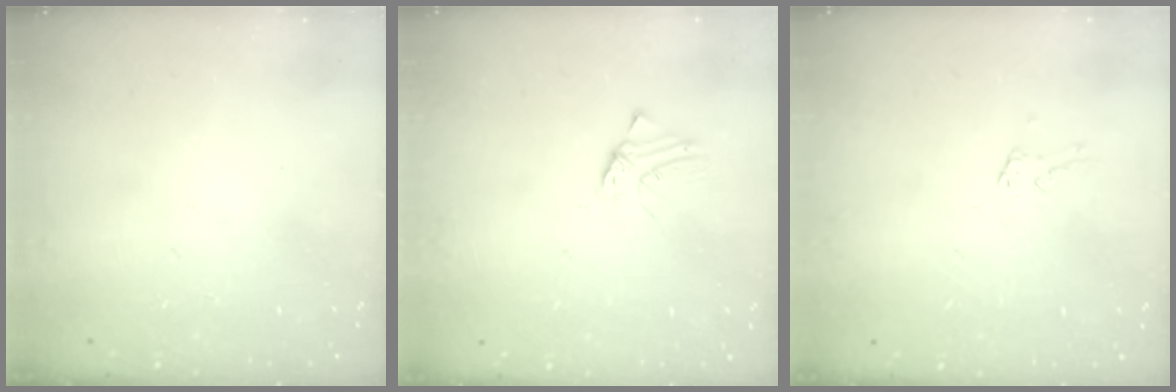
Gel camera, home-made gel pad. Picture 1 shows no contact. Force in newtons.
{"total": 1.2, "press": 1.2, "slide": 0.1}
{"total": 1.9, "press": 1.9, "slide": 0.1}